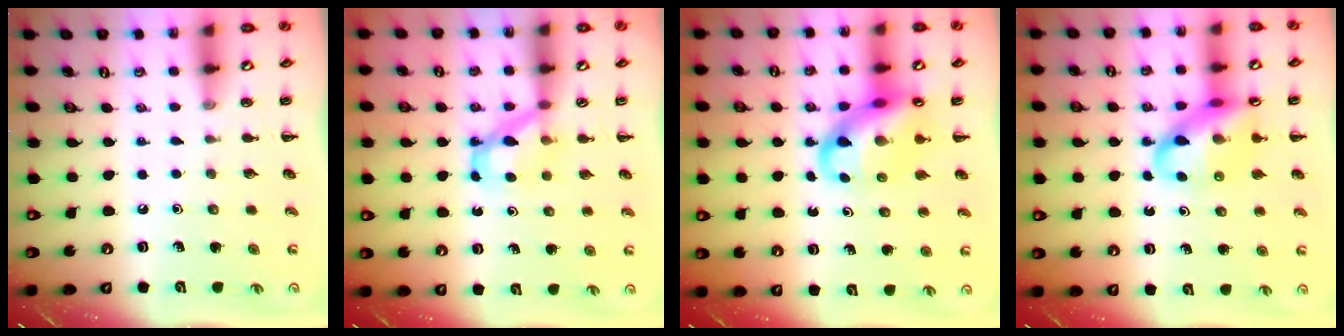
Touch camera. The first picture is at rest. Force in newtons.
{"total": 6.3, "press": 6.2, "slide": 0.4}
{"total": 13.4, "press": 12.9, "slide": 3.6}
{"total": 14.3, "press": 13.8, "slide": 3.7}